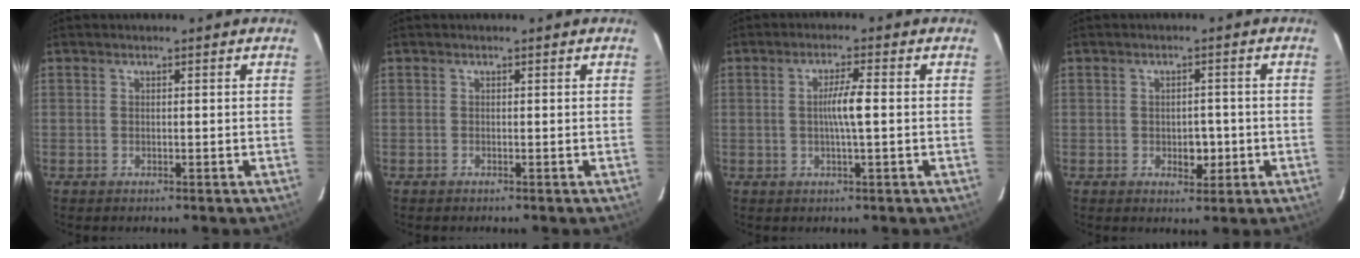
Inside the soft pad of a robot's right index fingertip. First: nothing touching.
{"total": 0.0}
{"total": 4.1, "force": [-0.1, -0.1, 4.1], "torque": [-0.074, -0.001, -0.002]}
{"total": 3.1, "force": [-0.8, 1.9, 2.3], "torque": [-0.028, 0.003, -0.004]}